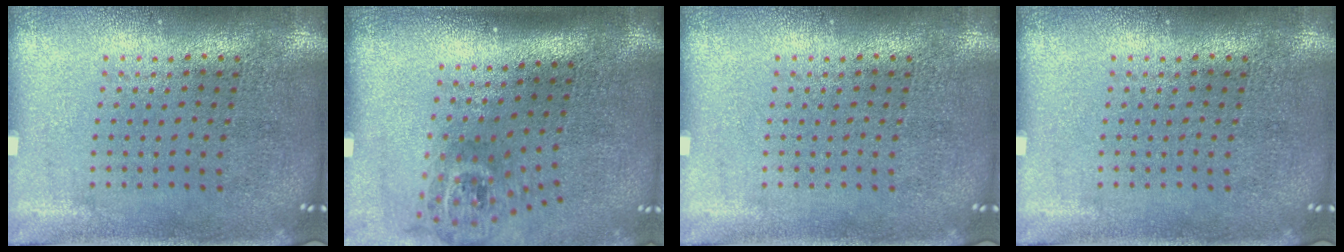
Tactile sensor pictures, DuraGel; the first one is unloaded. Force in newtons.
{"total": 1.9, "press": 1.3, "slide": 1.4}
{"total": 0.0}
{"total": 0.0}